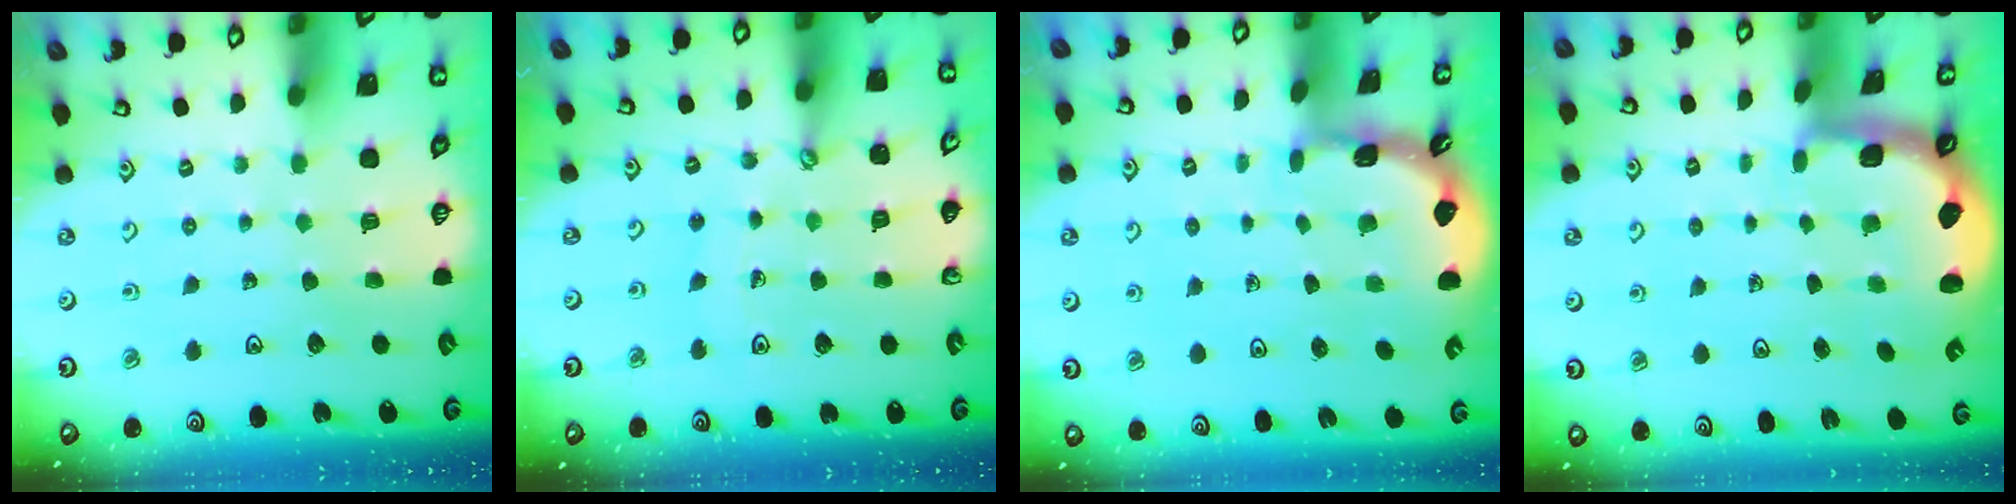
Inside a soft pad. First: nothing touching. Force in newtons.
{"total": 9.3, "press": 9.1, "slide": 1.8}
{"total": 1.6, "press": 1.6, "slide": 0.2}
{"total": 2.4, "press": 2.0, "slide": 1.2}